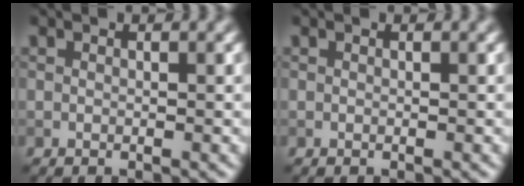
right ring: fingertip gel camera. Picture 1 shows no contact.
{"total": 0.0}